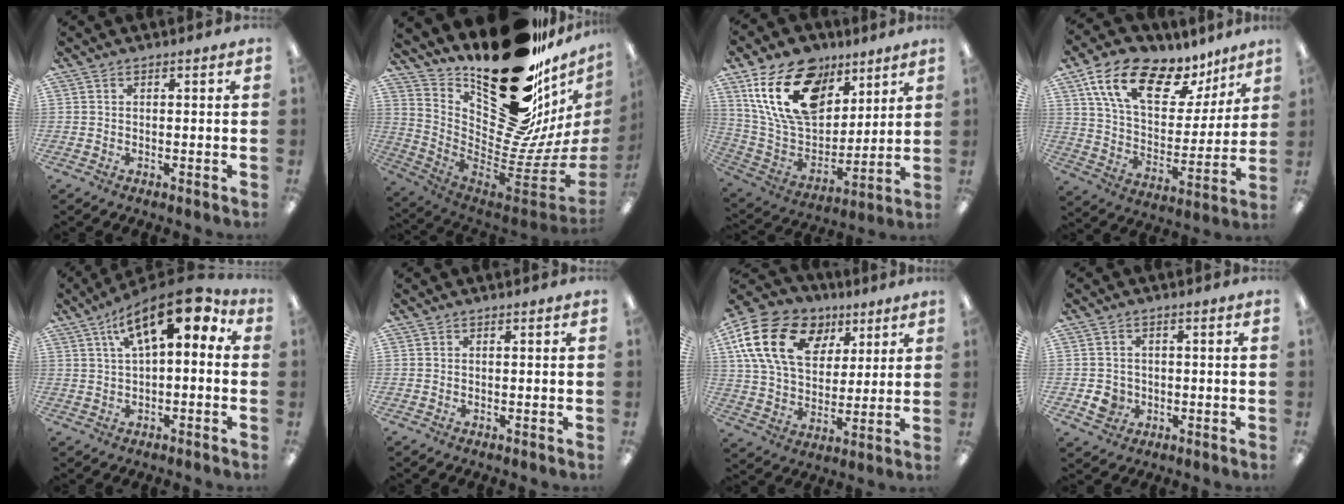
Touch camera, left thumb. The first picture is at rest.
{"total": 28.3, "force": [19.2, 11.2, 17.5], "torque": [-0.200, -0.178, 0.367]}
{"total": 21.4, "force": [11.1, 13.4, 12.5], "torque": [-0.239, -0.043, 0.203]}
{"total": 19.6, "force": [11.6, 10.1, 12.2], "torque": [-0.218, -0.050, 0.206]}
{"total": 13.8, "force": [5.2, 5.9, 11.4], "torque": [-0.166, -0.021, 0.085]}
{"total": 0.0}
{"total": 20.8, "force": [8.4, 14.6, 12.2], "torque": [-0.237, -0.016, 0.154]}
{"total": 4.4, "force": [-1.1, 4.0, 1.4], "torque": [-0.022, 0.004, -0.018]}